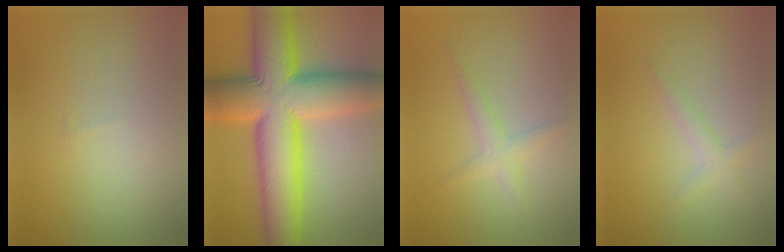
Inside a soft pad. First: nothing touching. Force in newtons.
{"total": 15.4, "press": 15.4, "slide": 0.3}
{"total": 1.8, "press": 1.8, "slide": 0.0}
{"total": 1.3, "press": 1.3, "slide": 0.1}